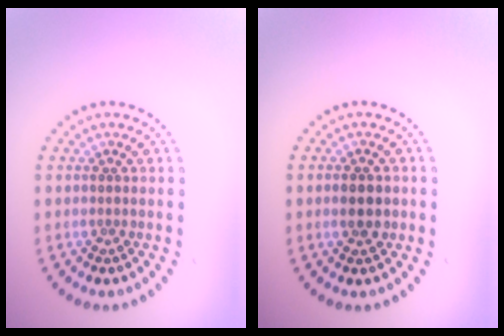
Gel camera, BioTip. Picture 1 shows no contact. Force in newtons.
{"total": 2.6, "press": 2.6, "slide": 0.2}